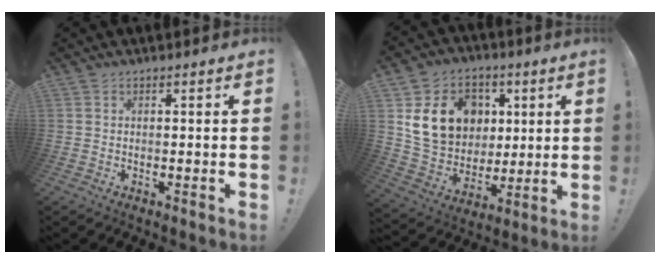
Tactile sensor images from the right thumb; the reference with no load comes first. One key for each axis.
{"total": 18.2, "fx": 6.0, "fy": 15.0, "fz": 8.4, "tx": -0.125, "ty": -0.013, "tz": 0.141}